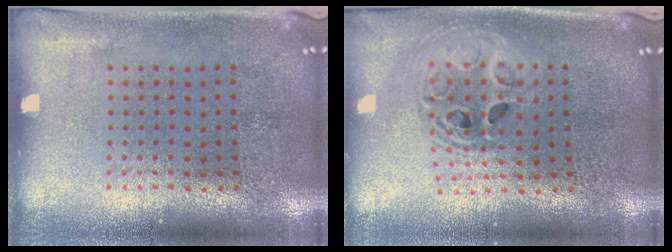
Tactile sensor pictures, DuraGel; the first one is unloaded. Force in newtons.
{"total": 2.0, "press": 1.6, "slide": 1.2}